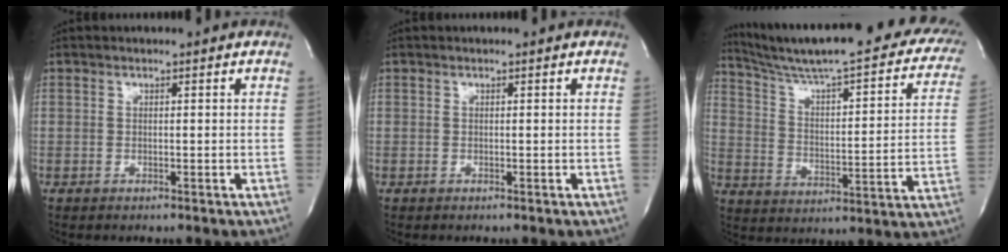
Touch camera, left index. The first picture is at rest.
{"total": 0.0}
{"total": 28.8, "force": [24.2, 3.8, 15.1], "torque": [-0.221, -0.040, 0.315]}